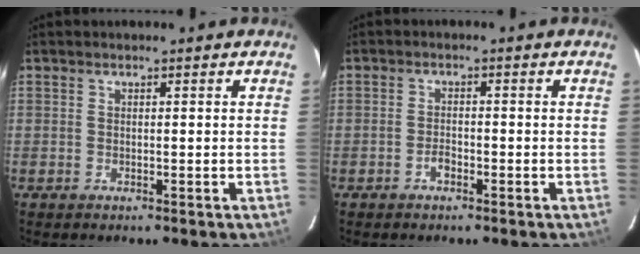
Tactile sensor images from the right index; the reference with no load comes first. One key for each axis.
{"total": 1.8, "fx": -1.2, "fy": 0.8, "fz": 1.0, "tx": -0.022, "ty": 0.003, "tz": -0.023}